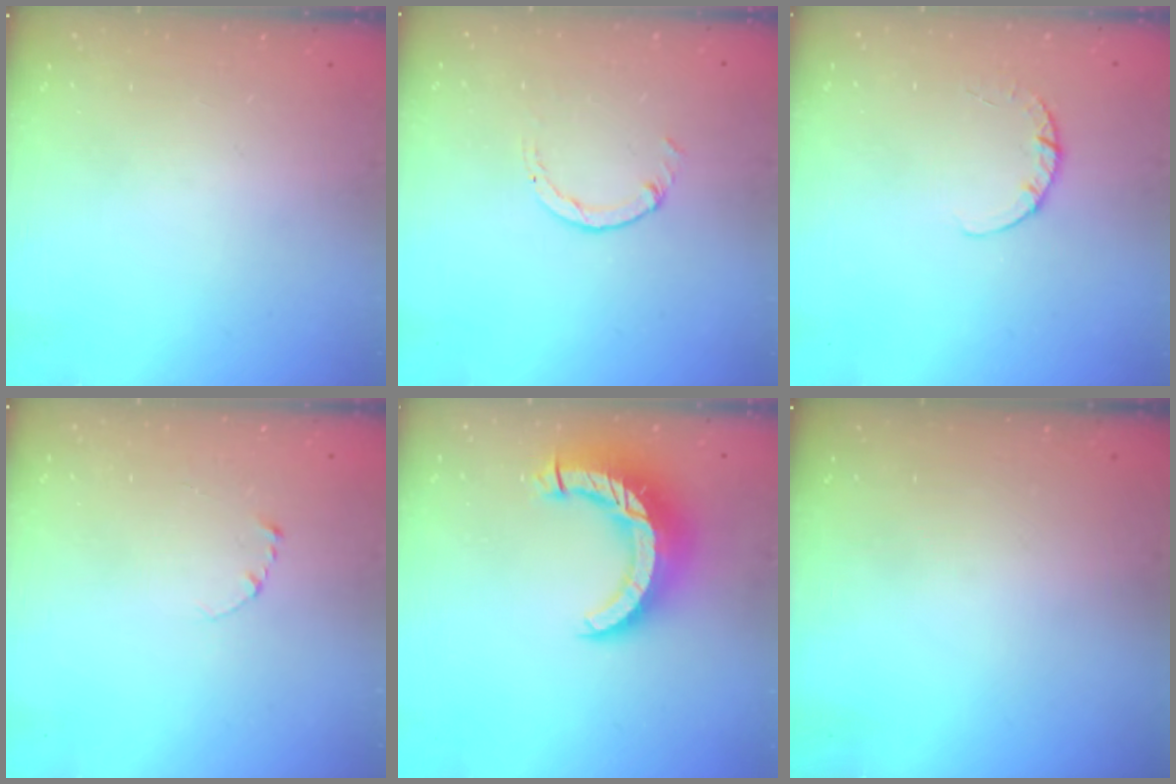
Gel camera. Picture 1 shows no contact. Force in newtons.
{"total": 1.1, "press": 1.1, "slide": 0.2}
{"total": 2.7, "press": 2.7, "slide": 0.4}
{"total": 2.3, "press": 2.3, "slide": 0.2}
{"total": 13.7, "press": 13.7, "slide": 1.3}
{"total": 0.0}